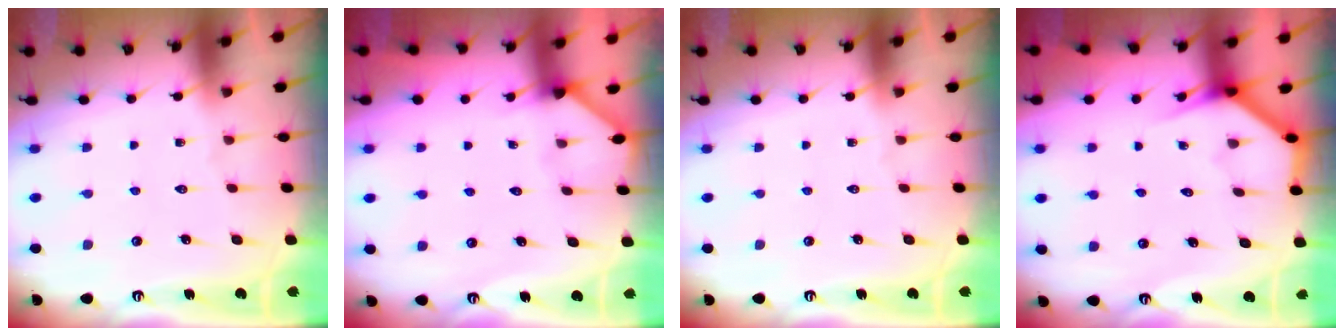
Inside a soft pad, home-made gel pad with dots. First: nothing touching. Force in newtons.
{"total": 2.3, "press": 2.3, "slide": 0.3}
{"total": 0.0}
{"total": 3.9, "press": 3.9, "slide": 0.3}